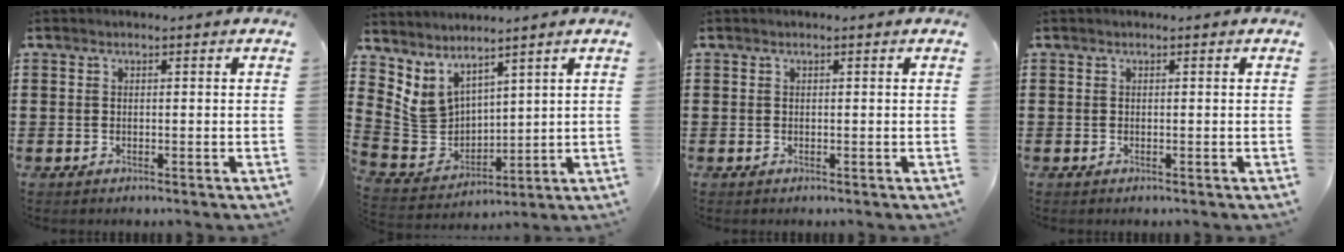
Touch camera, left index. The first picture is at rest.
{"total": 5.6, "force": [4.1, 3.6, 1.4], "torque": [-0.064, -0.027, 0.078]}
{"total": 0.0}
{"total": 0.0}